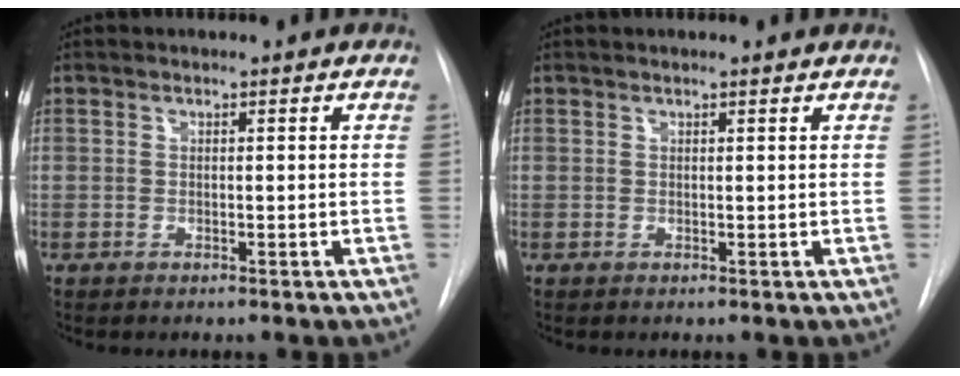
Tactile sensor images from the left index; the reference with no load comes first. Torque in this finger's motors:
{"motor_torque": [-0.23, -0.08, -0.15, 0.00]}